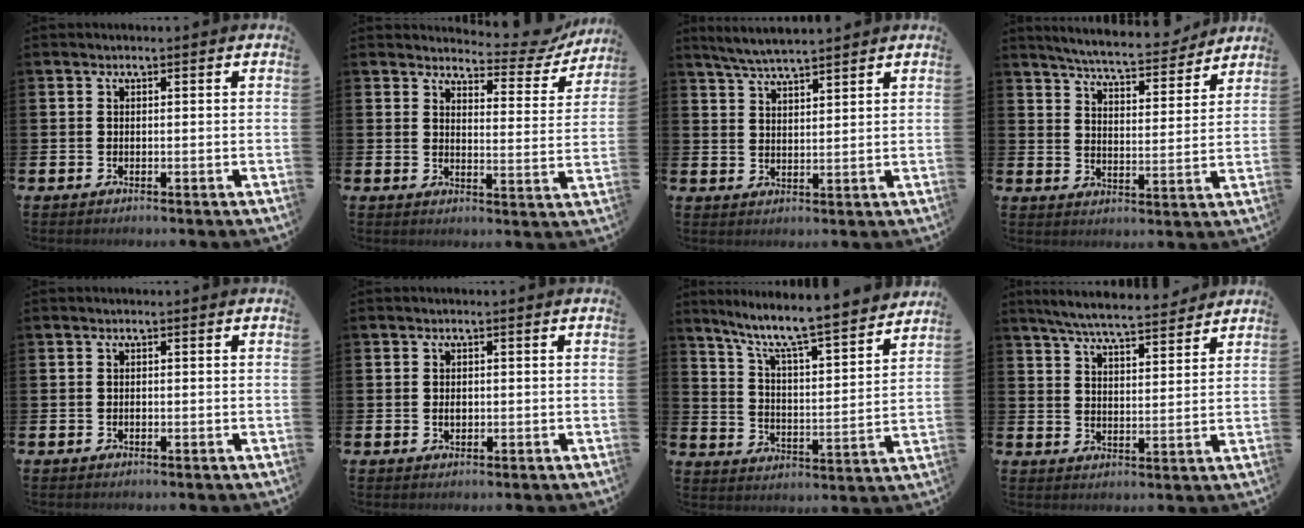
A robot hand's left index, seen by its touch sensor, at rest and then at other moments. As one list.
[{"total": 4.2, "force": [3.8, 1.4, 0.9], "torque": [-0.014, -0.035, 0.056]}, {"total": 4.7, "force": [4.5, 0.1, 1.2], "torque": [-0.039, -0.014, 0.081]}, {"total": 6.4, "force": [6.1, 0.5, 1.7], "torque": [-0.049, -0.044, 0.103]}, {"total": 0.0}, {"total": 1.2, "force": [0.0, 0.8, 0.9], "torque": [-0.008, 0.002, -0.004]}, {"total": 8.4, "force": [7.8, 0.4, 3.3], "torque": [-0.094, -0.064, 0.127]}, {"total": 6.4, "force": [6.1, 0.4, 1.8], "torque": [-0.047, -0.034, 0.106]}]